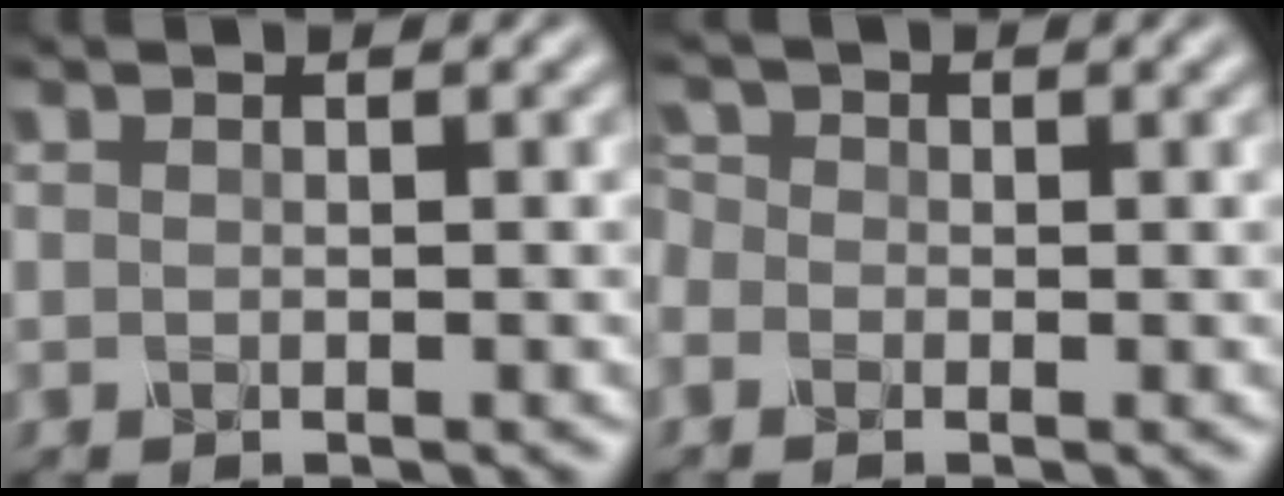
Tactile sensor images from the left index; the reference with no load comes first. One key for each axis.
{"total": 1.0, "fx": -0.3, "fy": 0.9, "fz": 0.0, "tx": -0.006, "ty": 0.003, "tz": -0.010}